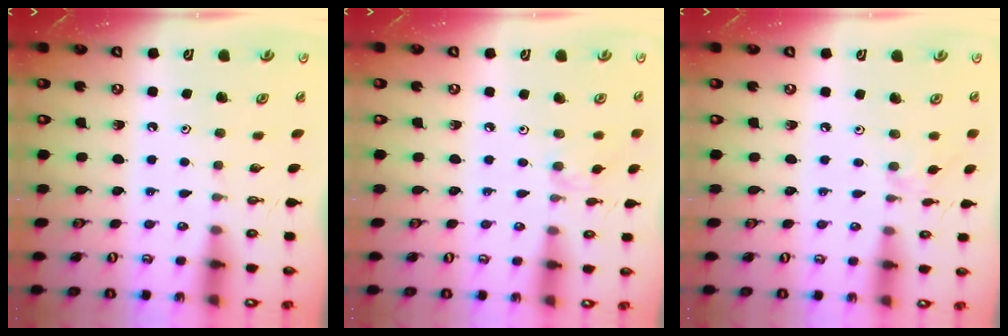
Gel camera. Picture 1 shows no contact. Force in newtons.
{"total": 3.2, "press": 3.2, "slide": 0.4}
{"total": 1.6, "press": 1.5, "slide": 0.4}